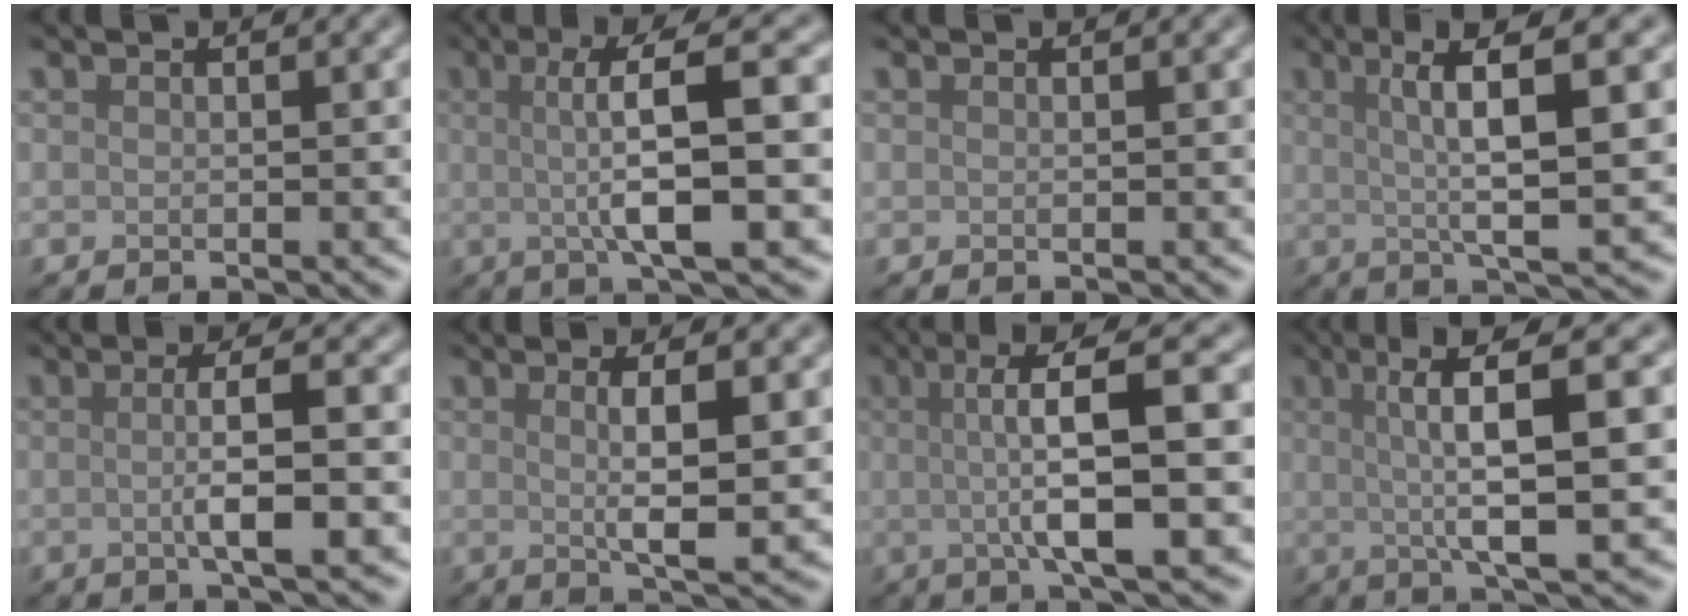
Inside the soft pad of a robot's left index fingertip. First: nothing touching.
{"total": 8.3, "force": [0.3, 1.9, 8.1], "torque": [-0.116, 0.009, 0.003]}
{"total": 0.0}
{"total": 8.3, "force": [1.9, 1.6, 7.9], "torque": [-0.114, 0.003, 0.031]}
{"total": 4.5, "force": [-0.6, 1.0, 4.4], "torque": [-0.067, 0.003, -0.011]}
{"total": 5.3, "force": [0.3, 1.2, 5.2], "torque": [-0.079, -0.002, 0.006]}
{"total": 9.7, "force": [0.7, 2.3, 9.4], "torque": [-0.131, 0.016, 0.005]}
{"total": 9.9, "force": [1.1, 2.3, 9.6], "torque": [-0.127, 0.016, 0.014]}